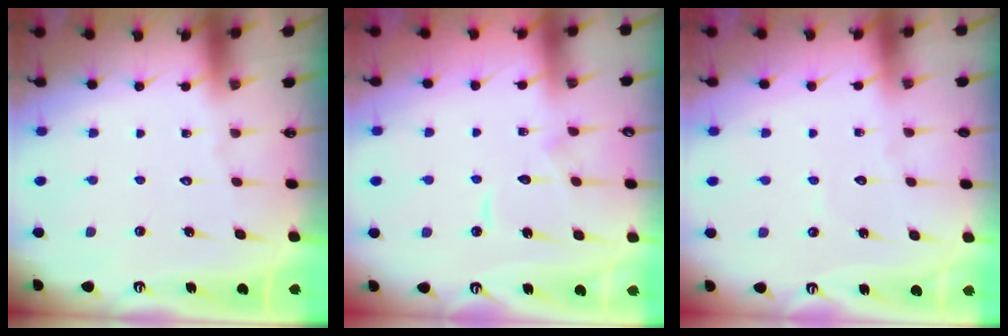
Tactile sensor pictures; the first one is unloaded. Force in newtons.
{"total": 6.1, "press": 6.1, "slide": 0.6}
{"total": 3.0, "press": 3.0, "slide": 0.3}